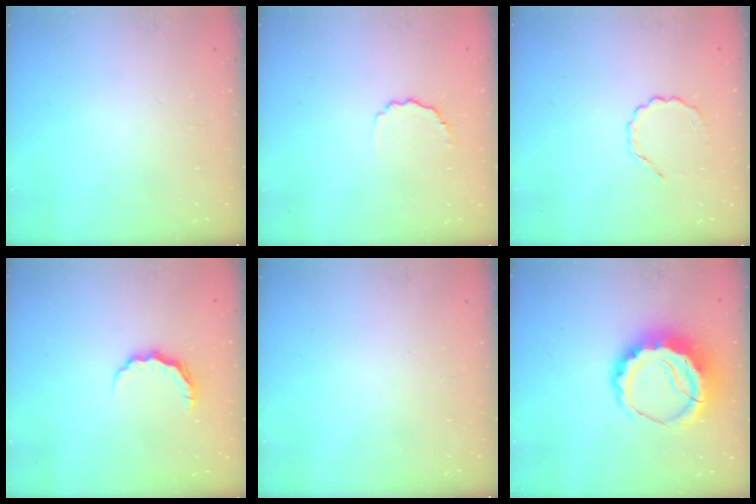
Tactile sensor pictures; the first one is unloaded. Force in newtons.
{"total": 5.0, "press": 4.8, "slide": 1.3}
{"total": 2.5, "press": 2.3, "slide": 0.9}
{"total": 5.8, "press": 5.8, "slide": 0.8}
{"total": 0.0}
{"total": 10.2, "press": 10.1, "slide": 1.7}